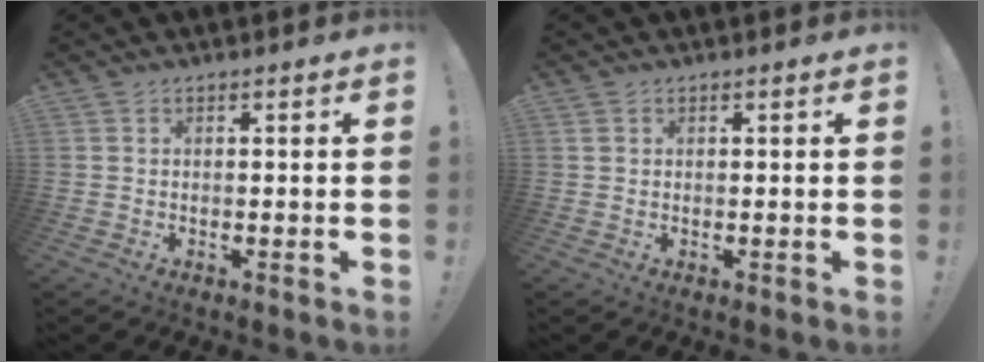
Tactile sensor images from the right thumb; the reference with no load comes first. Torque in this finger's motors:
{"motor_torque": [-0.06, 0.18, 0.03, -0.11, 0.00]}